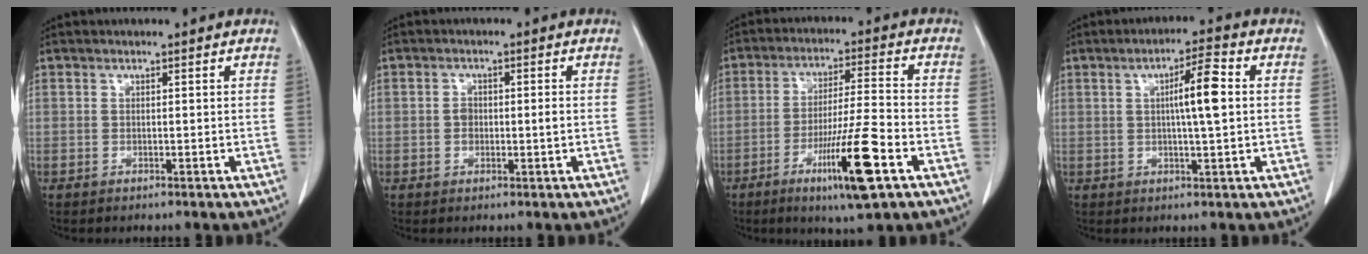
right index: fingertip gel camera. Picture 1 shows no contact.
{"total": 2.4, "force": [-0.2, 1.3, 2.0], "torque": [-0.034, 0.006, -0.002]}
{"total": 12.5, "force": [-5.8, 0.0, 11.1], "torque": [-0.194, -0.020, -0.099]}
{"total": 6.6, "force": [0.8, 0.4, 6.5], "torque": [-0.105, 0.008, 0.009]}